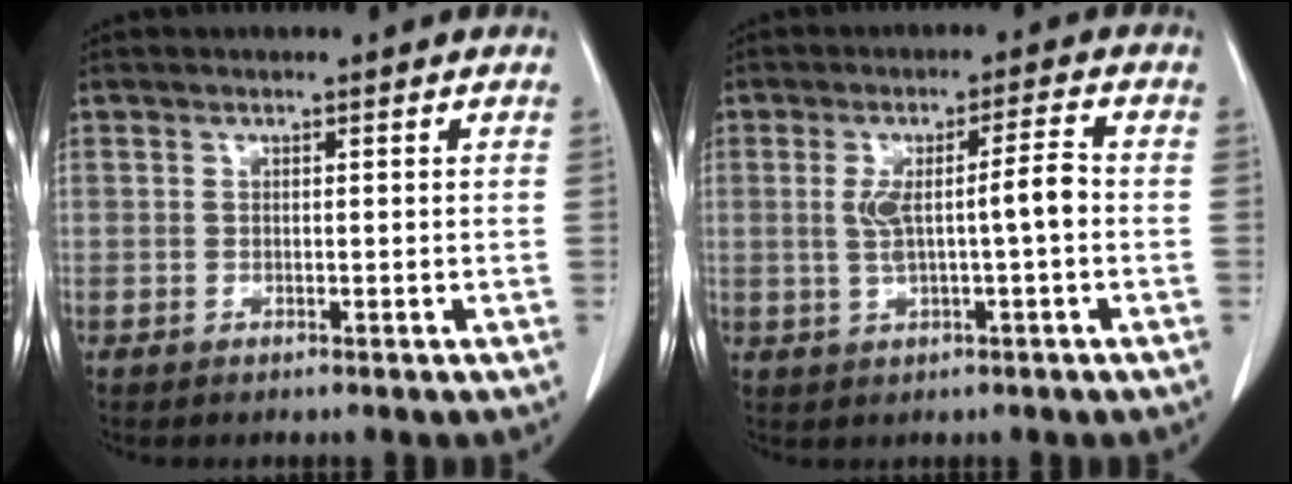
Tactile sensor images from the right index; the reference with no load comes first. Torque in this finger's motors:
{"motor_torque": [0.48, -0.05, 0.18, 0.05]}